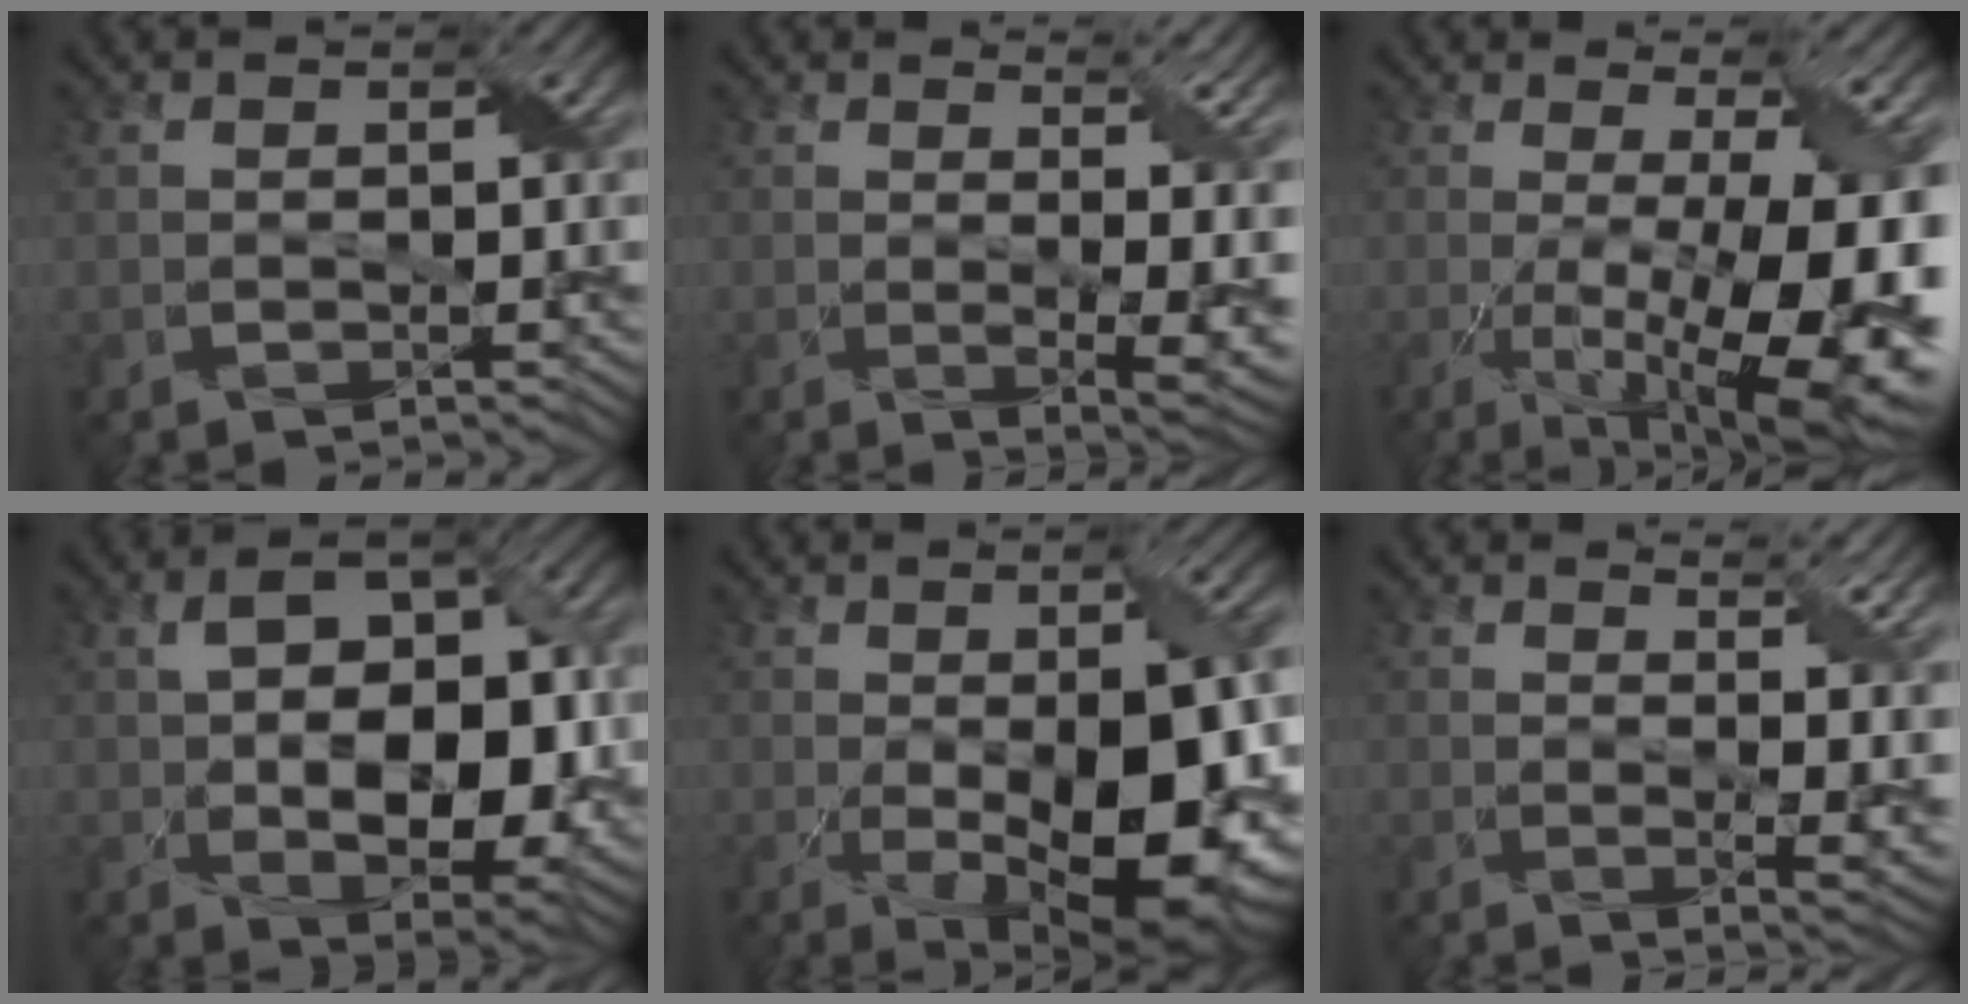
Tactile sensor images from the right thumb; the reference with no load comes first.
{"total": 8.9, "force": [1.7, 3.4, 8.0], "torque": [-0.091, -0.003, 0.035]}
{"total": 18.0, "force": [-3.2, 5.7, 16.7], "torque": [-0.206, -0.014, -0.042]}
{"total": 12.0, "force": [-1.1, 6.8, 9.8], "torque": [-0.156, -0.003, -0.013]}
{"total": 16.1, "force": [-3.1, 6.5, 14.4], "torque": [-0.211, -0.034, -0.027]}
{"total": 9.0, "force": [3.6, 3.1, 7.6], "torque": [-0.095, 0.009, 0.053]}